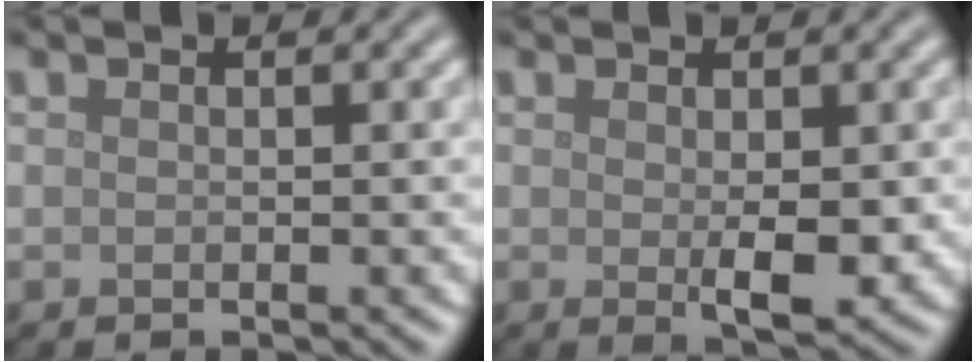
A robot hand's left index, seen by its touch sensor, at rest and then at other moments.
{"total": 2.9, "force": [-0.2, 1.2, 2.6], "torque": [-0.041, -0.009, 0.002]}